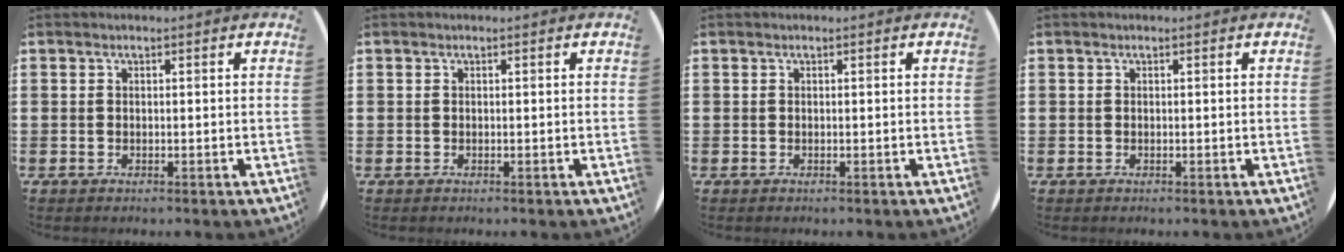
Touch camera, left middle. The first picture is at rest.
{"total": 0.0}
{"total": 0.0}
{"total": 0.0}